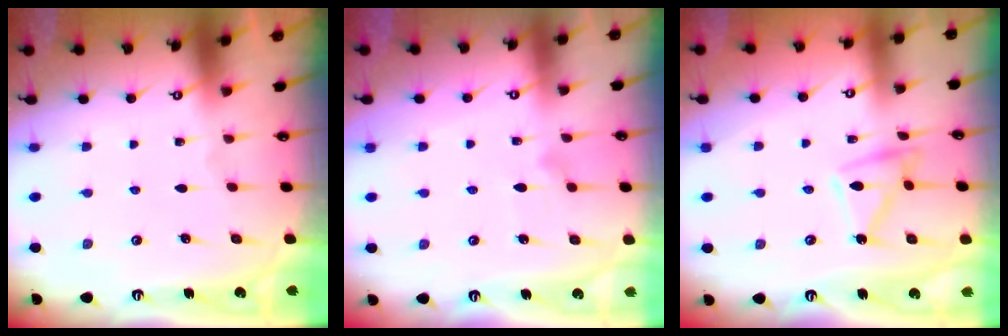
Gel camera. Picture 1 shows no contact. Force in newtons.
{"total": 8.4, "press": 8.4, "slide": 0.4}
{"total": 11.4, "press": 11.4, "slide": 0.4}